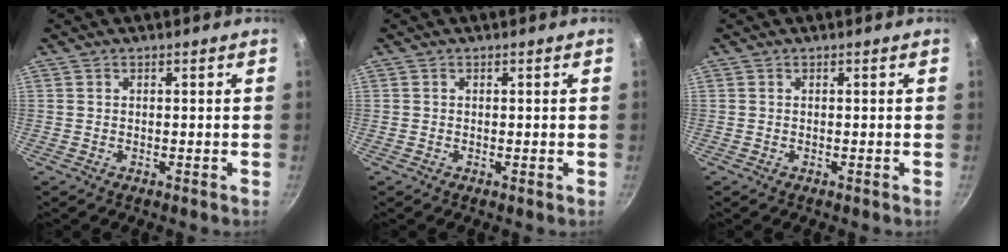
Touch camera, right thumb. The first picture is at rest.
{"total": 0.0}
{"total": 0.0}